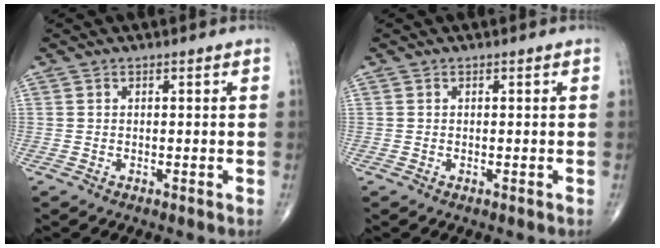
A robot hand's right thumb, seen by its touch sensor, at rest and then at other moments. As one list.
[{"total": 0.0}]